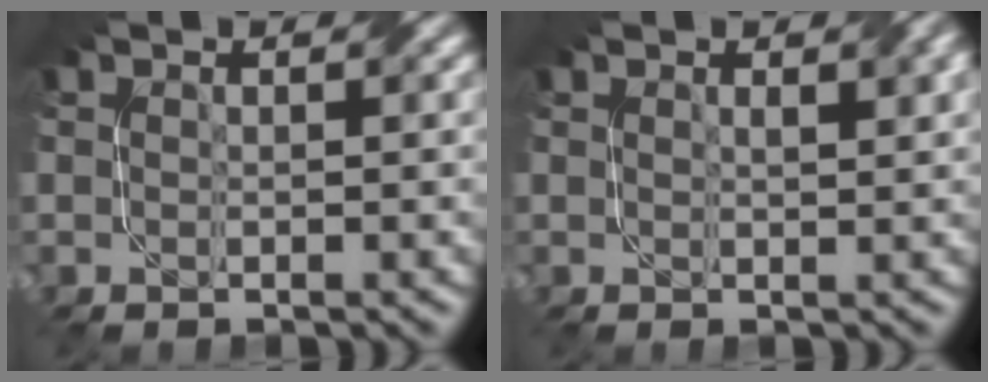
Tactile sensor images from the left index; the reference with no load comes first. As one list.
[{"total": 1.9, "force": [0.8, 0.5, 1.6], "torque": [-0.018, 0.000, 0.015]}]